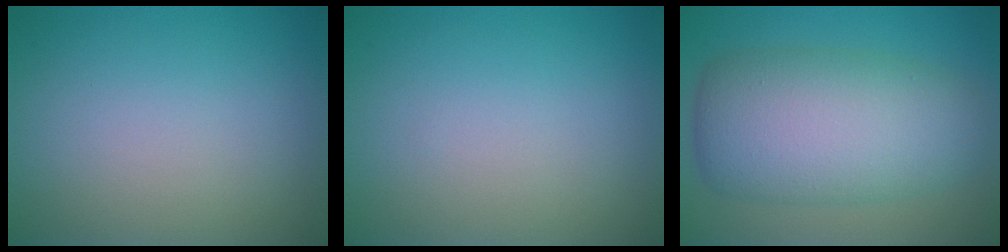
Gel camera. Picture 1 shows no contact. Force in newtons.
{"total": 0.0}
{"total": 9.4, "press": 9.4, "slide": 0.5}